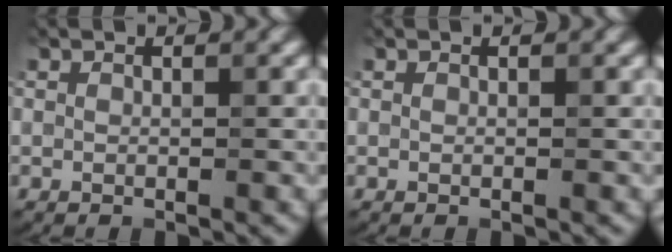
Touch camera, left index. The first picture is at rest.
{"total": 0.0}